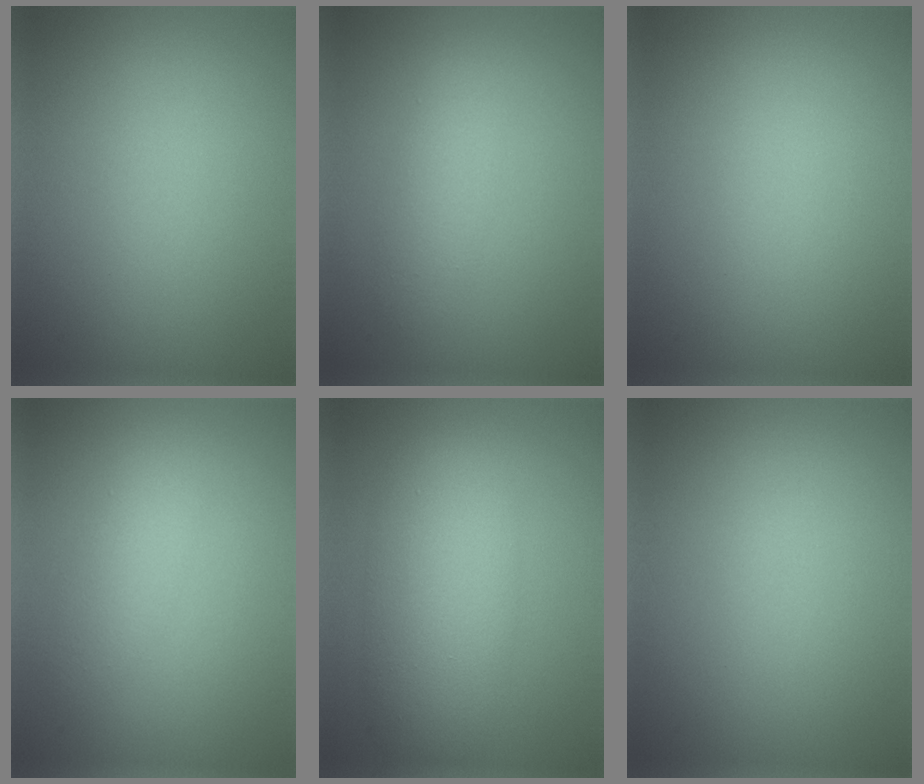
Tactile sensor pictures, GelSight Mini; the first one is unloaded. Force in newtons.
{"total": 2.2, "press": 2.2, "slide": 0.1}
{"total": 0.0}
{"total": 2.2, "press": 2.2, "slide": 0.1}
{"total": 6.6, "press": 6.6, "slide": 0.0}
{"total": 0.0}